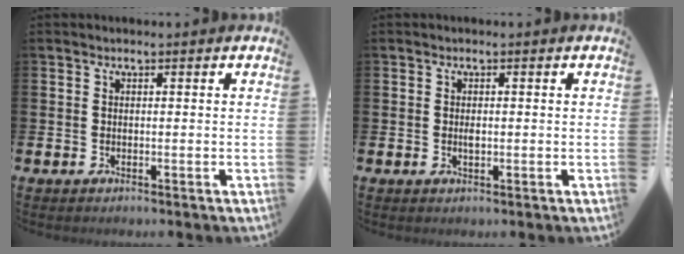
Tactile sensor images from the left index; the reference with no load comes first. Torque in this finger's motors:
{"motor_torque": [0.23, -0.08, 0.00, 0.04]}